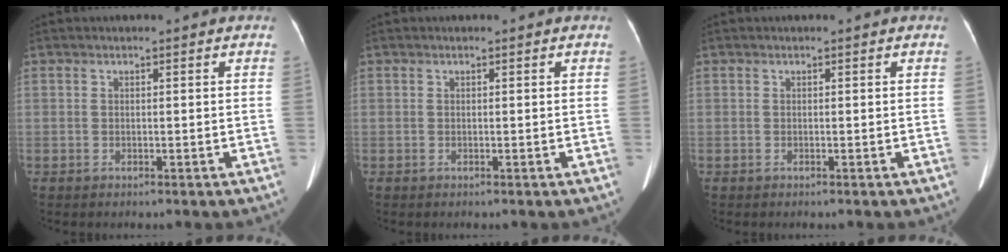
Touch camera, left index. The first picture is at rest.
{"total": 0.0}
{"total": 0.0}